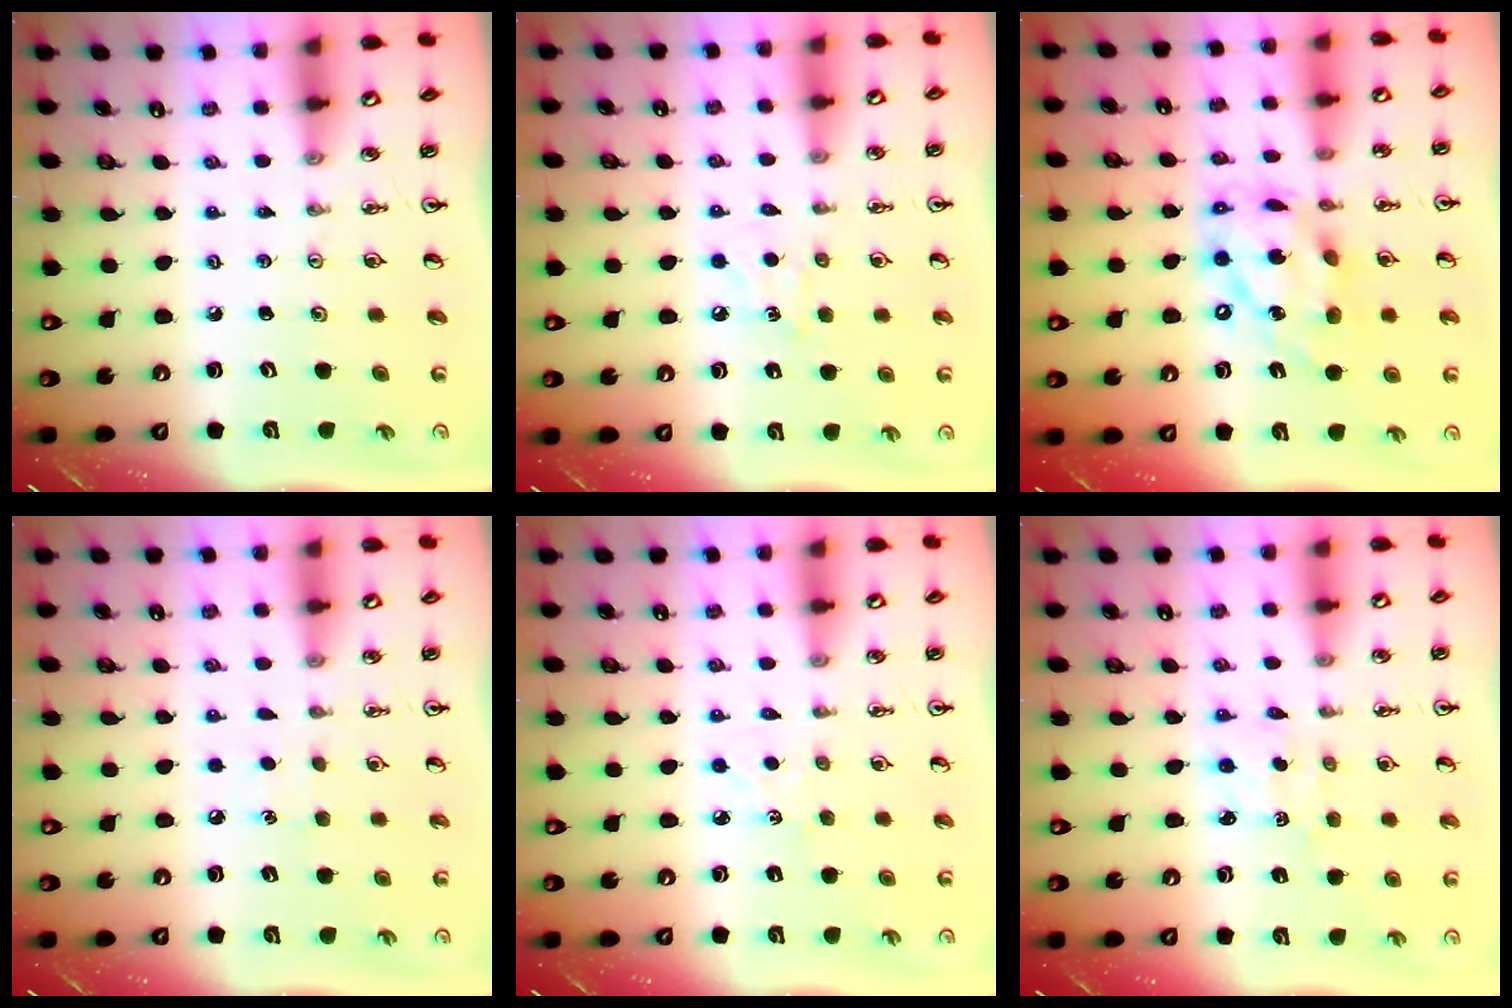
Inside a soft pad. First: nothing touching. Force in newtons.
{"total": 6.9, "press": 6.8, "slide": 1.0}
{"total": 16.1, "press": 16.0, "slide": 1.4}
{"total": 5.1, "press": 5.1, "slide": 0.5}
{"total": 3.3, "press": 3.3, "slide": 0.4}
{"total": 1.8, "press": 1.8, "slide": 0.5}